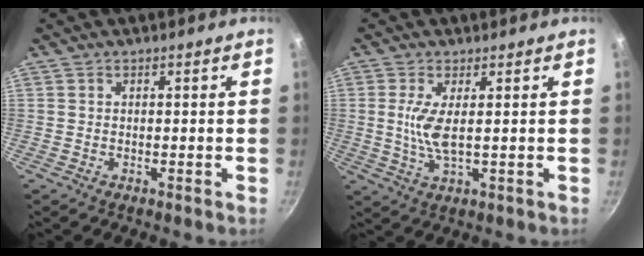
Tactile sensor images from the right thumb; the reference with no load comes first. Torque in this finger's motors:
{"motor_torque": [-0.02, 0.13, 0.74, 0.14, 0.06]}